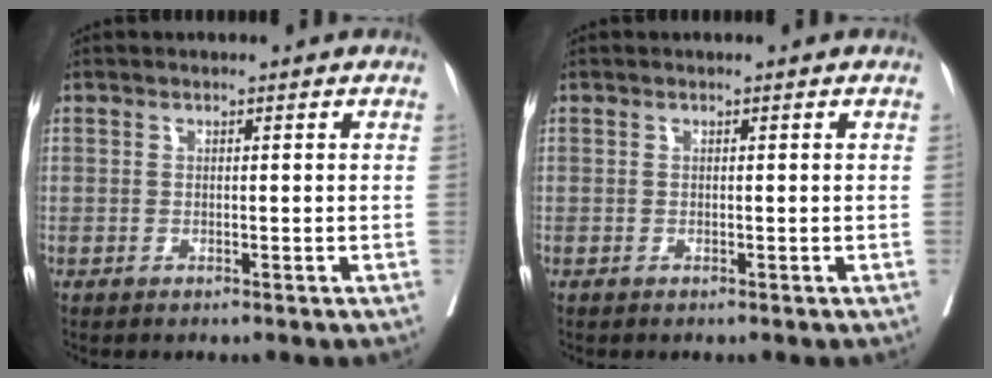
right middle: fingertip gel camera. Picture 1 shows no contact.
{"total": 0.0}